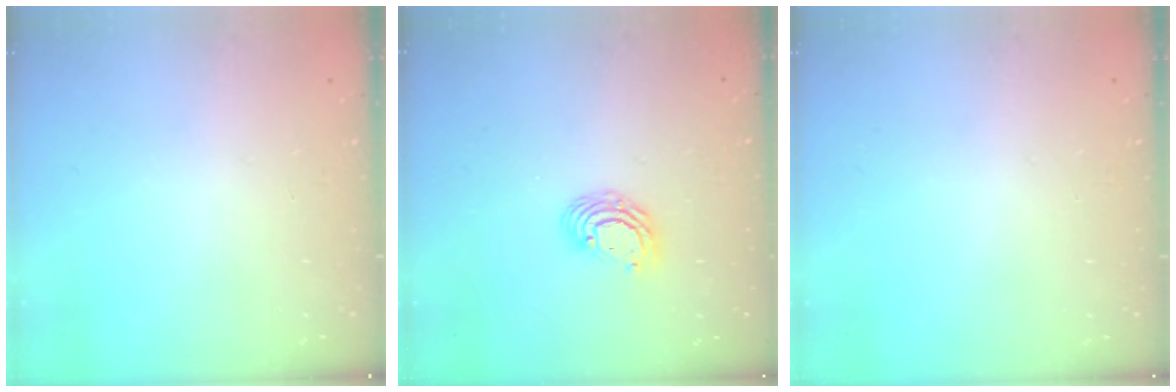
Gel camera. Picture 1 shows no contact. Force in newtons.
{"total": 6.1, "press": 6.1, "slide": 0.3}
{"total": 0.0}